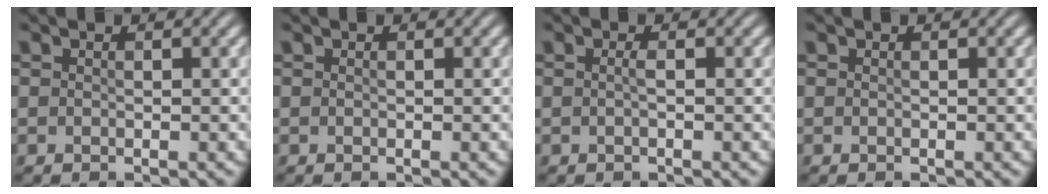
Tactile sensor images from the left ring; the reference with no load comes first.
{"total": 0.0}
{"total": 0.6, "force": [0.0, 0.1, 0.6], "torque": [-0.014, 0.000, -0.001]}
{"total": 0.0}